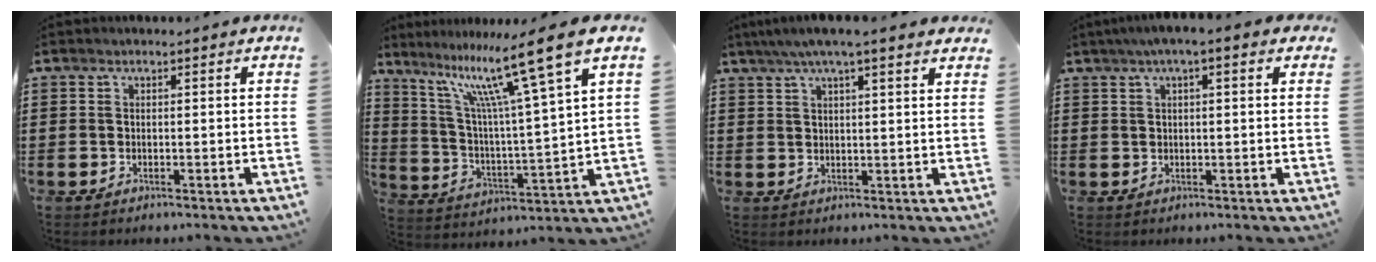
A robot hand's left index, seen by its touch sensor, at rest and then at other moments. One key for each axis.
{"total": 13.7, "fx": 9.4, "fy": 0.5, "fz": 9.9, "tx": -0.197, "ty": -0.055, "tz": 0.144}
{"total": 4.8, "fx": 3.7, "fy": 0.2, "fz": 3.1, "tx": -0.069, "ty": -0.003, "tz": 0.066}
{"total": 3.2, "fx": 1.5, "fy": 0.4, "fz": 2.8, "tx": -0.056, "ty": 0.005, "tz": 0.025}